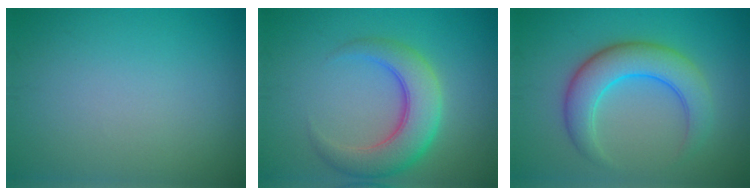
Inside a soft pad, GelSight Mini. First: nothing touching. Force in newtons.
{"total": 5.9, "press": 5.9, "slide": 0.3}
{"total": 5.6, "press": 5.6, "slide": 0.2}